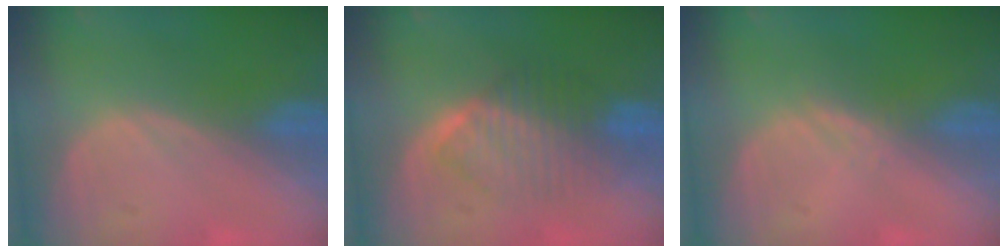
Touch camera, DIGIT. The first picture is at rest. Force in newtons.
{"total": 6.5, "press": 6.5, "slide": 0.1}
{"total": 1.1, "press": 1.1, "slide": 0.1}